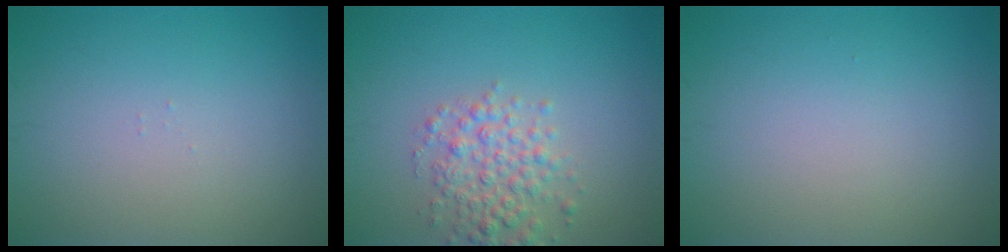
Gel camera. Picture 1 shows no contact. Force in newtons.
{"total": 3.5, "press": 3.5, "slide": 0.1}
{"total": 0.0}